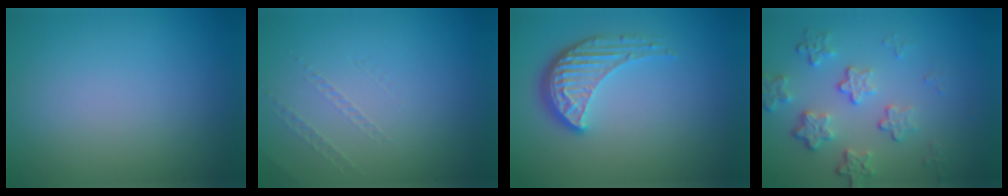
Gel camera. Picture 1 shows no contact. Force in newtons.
{"total": 0.9, "press": 0.1, "slide": 0.9}
{"total": 4.3, "press": 3.3, "slide": 2.8}
{"total": 4.2, "press": 3.1, "slide": 2.9}